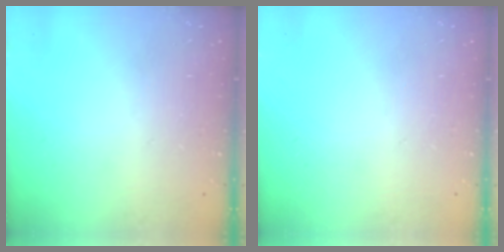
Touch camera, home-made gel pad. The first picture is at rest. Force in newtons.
{"total": 0.0}